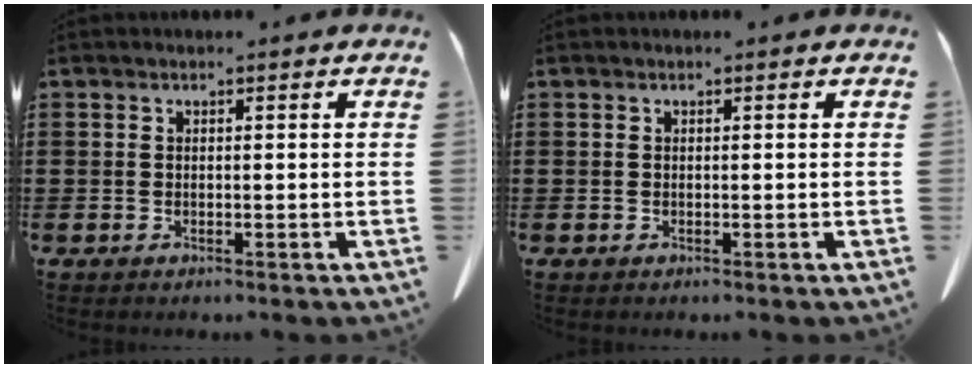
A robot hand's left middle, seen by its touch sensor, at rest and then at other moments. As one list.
[{"total": 0.0}]